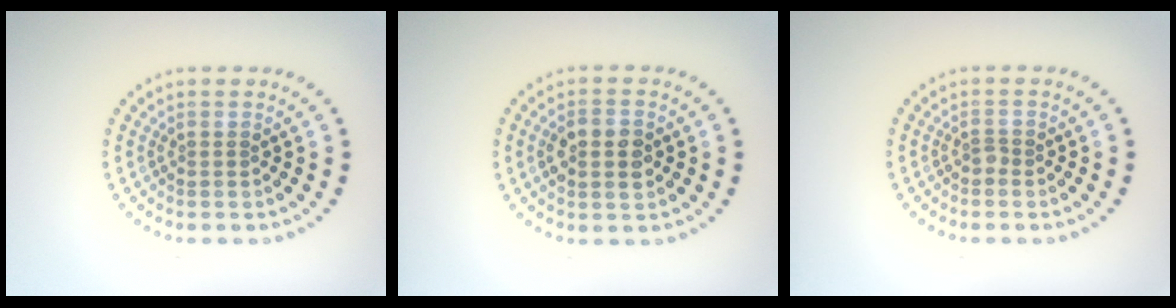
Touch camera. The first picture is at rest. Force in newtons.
{"total": 3.4, "press": 3.4, "slide": 0.2}
{"total": 0.8, "press": 0.5, "slide": 0.6}